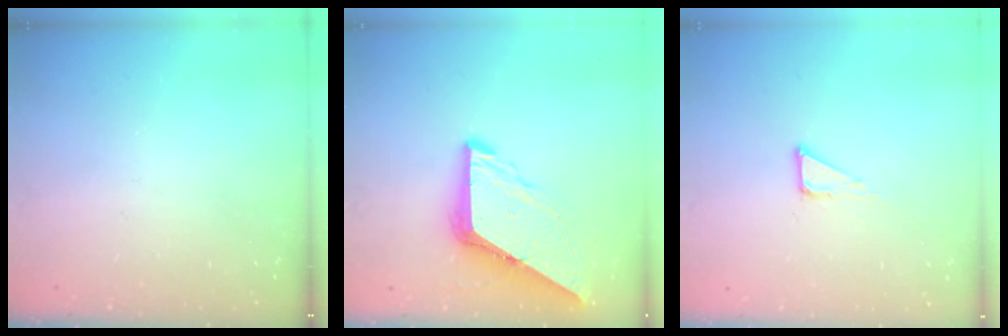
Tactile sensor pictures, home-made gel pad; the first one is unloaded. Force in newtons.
{"total": 9.9, "press": 9.9, "slide": 1.1}
{"total": 1.9, "press": 1.9, "slide": 0.1}